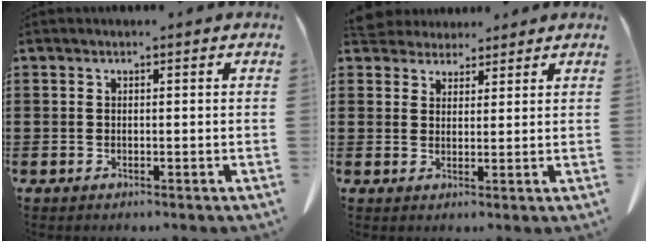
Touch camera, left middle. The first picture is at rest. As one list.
[{"total": 3.6, "force": [3.3, 1.2, 0.0], "torque": [-0.013, -0.005, 0.065]}]